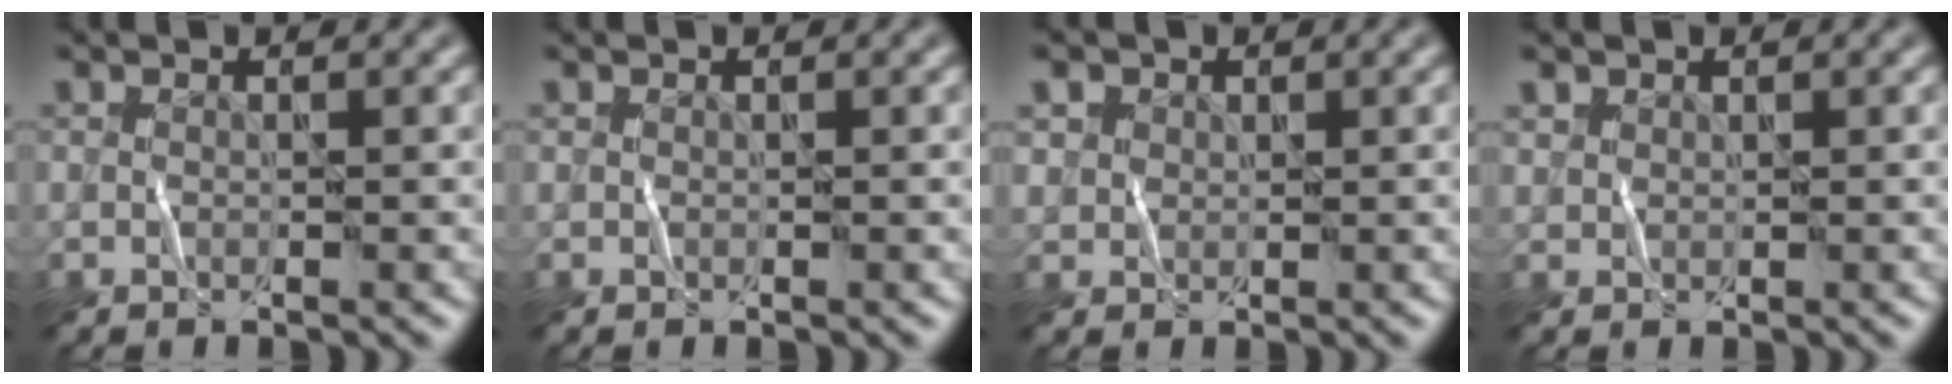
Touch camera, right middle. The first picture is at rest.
{"total": 0.0}
{"total": 1.4, "force": [1.0, 1.0, -0.1], "torque": [-0.007, 0.015, 0.008]}
{"total": 0.7, "force": [0.4, -0.1, -0.6], "torque": [0.000, -0.004, 0.017]}